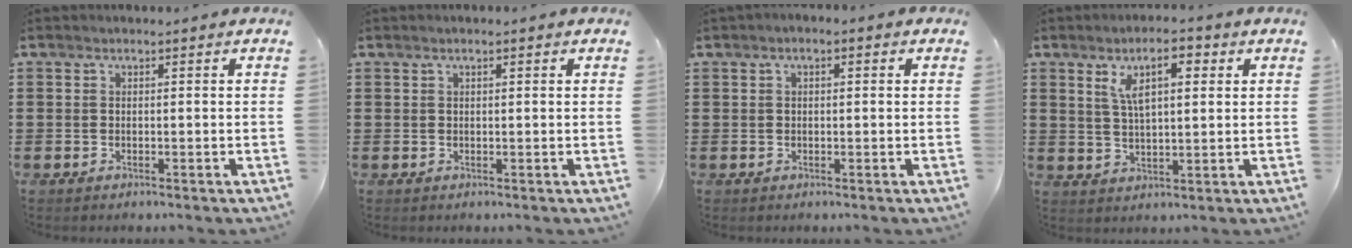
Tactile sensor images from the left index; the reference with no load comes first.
{"total": 0.9, "force": [0.5, 0.1, 0.7], "torque": [-0.014, 0.002, 0.009]}
{"total": 1.2, "force": [0.1, 0.5, 1.1], "torque": [-0.021, 0.004, 0.001]}
{"total": 6.6, "force": [3.0, 2.5, 5.3], "torque": [-0.106, 0.009, 0.048]}